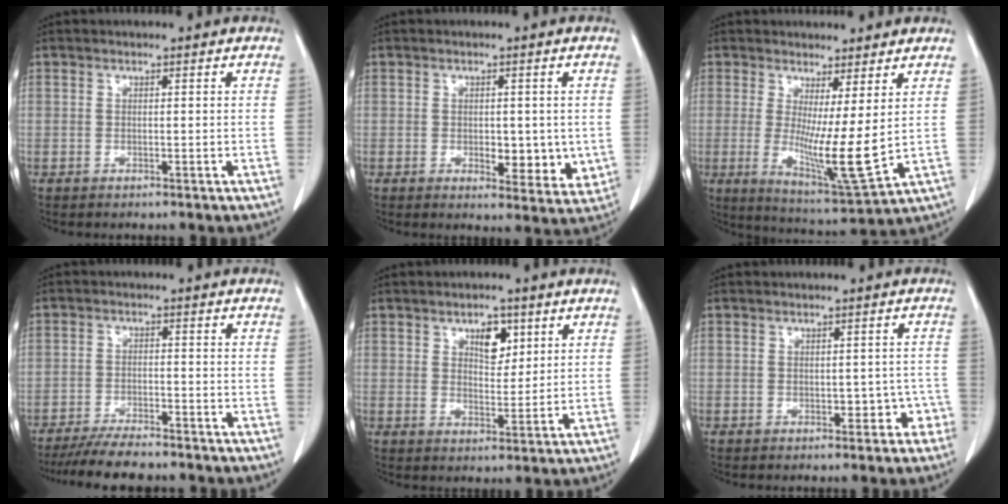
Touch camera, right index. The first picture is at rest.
{"total": 6.5, "force": [-0.6, 3.2, 5.6], "torque": [-0.063, -0.013, -0.001]}
{"total": 9.7, "force": [0.8, 0.2, 9.6], "torque": [-0.181, -0.043, 0.021]}
{"total": 8.5, "force": [-7.6, 1.2, 3.6], "torque": [-0.054, -0.020, -0.123]}
{"total": 4.9, "force": [2.5, 2.6, 3.4], "torque": [-0.052, 0.001, 0.042]}
{"total": 2.8, "force": [-1.0, 1.9, 1.7], "torque": [-0.012, 0.016, -0.008]}